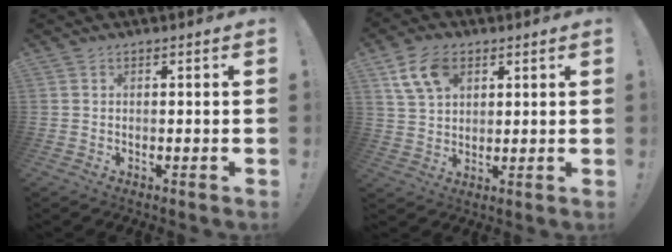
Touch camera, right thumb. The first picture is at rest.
{"total": 9.6, "force": [4.5, 5.8, 6.3], "torque": [-0.112, -0.007, 0.085]}